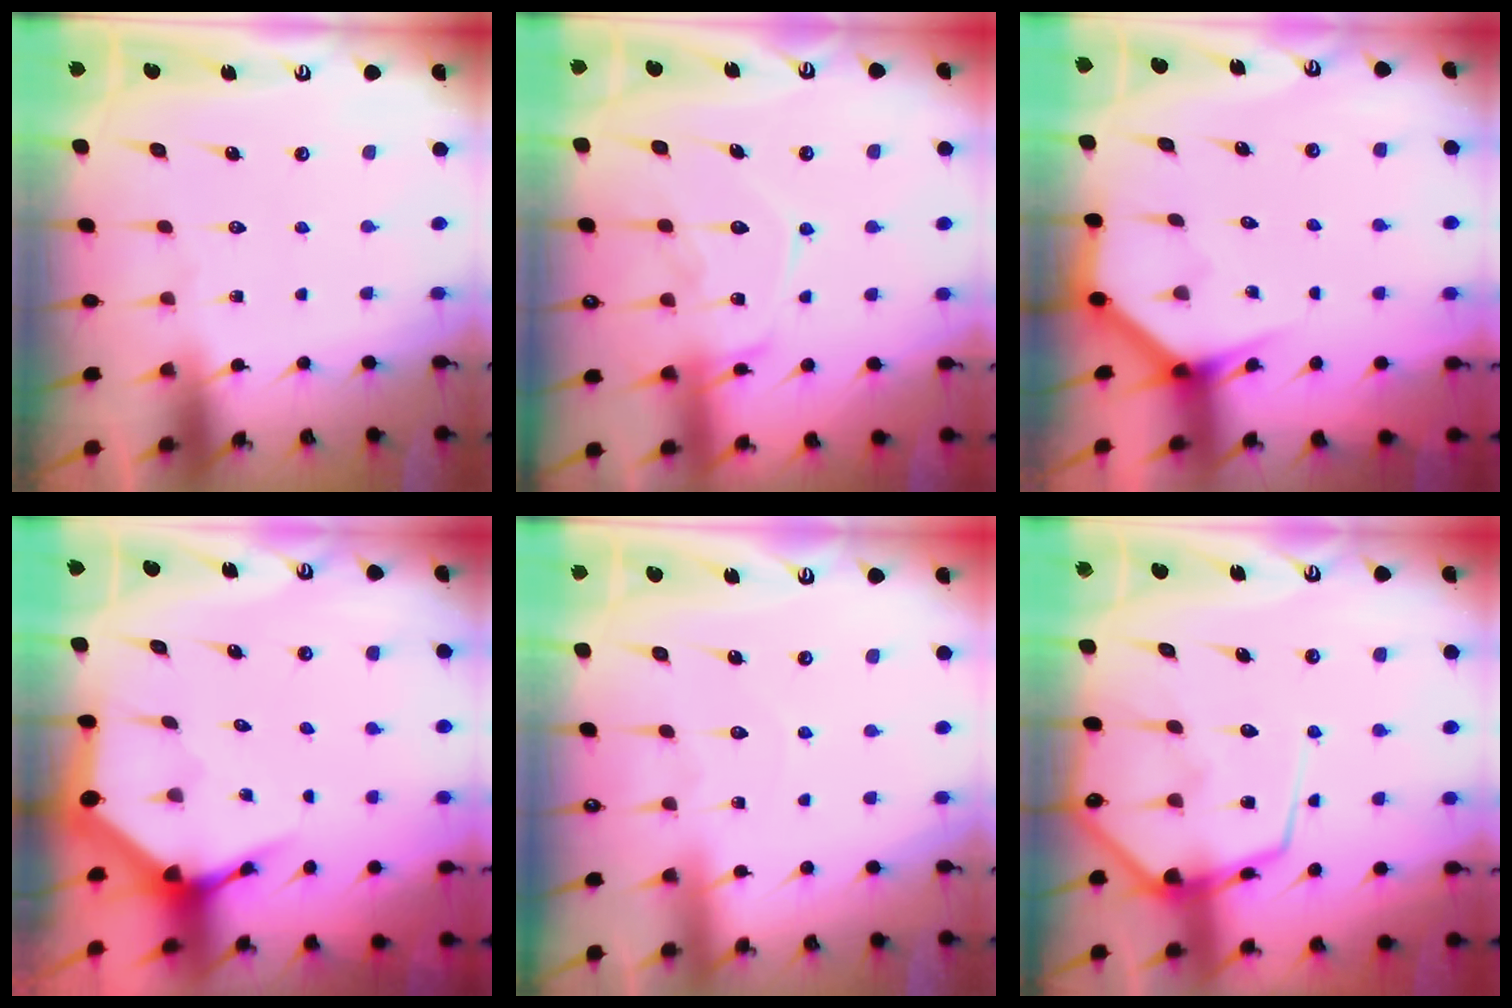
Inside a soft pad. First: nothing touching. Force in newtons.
{"total": 14.9, "press": 14.8, "slide": 1.2}
{"total": 3.6, "press": 3.6, "slide": 0.3}
{"total": 4.0, "press": 4.0, "slide": 0.5}
{"total": 3.0, "press": 2.9, "slide": 0.3}
{"total": 13.1, "press": 13.0, "slide": 1.3}